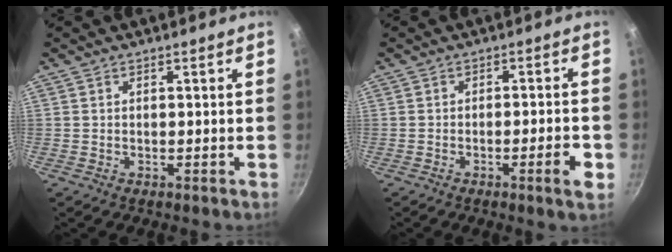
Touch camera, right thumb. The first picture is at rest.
{"total": 4.8, "force": [-1.9, 0.7, 4.3], "torque": [-0.054, 0.012, -0.027]}